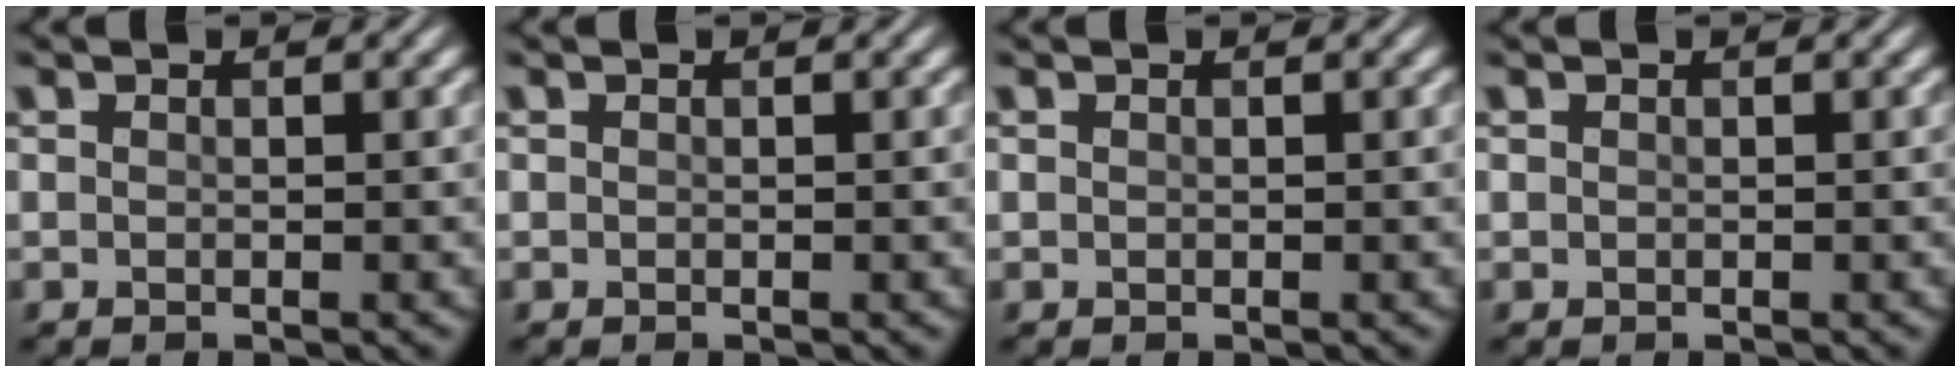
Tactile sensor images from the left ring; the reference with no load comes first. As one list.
[{"total": 0.0}, {"total": 0.0}, {"total": 0.0}]